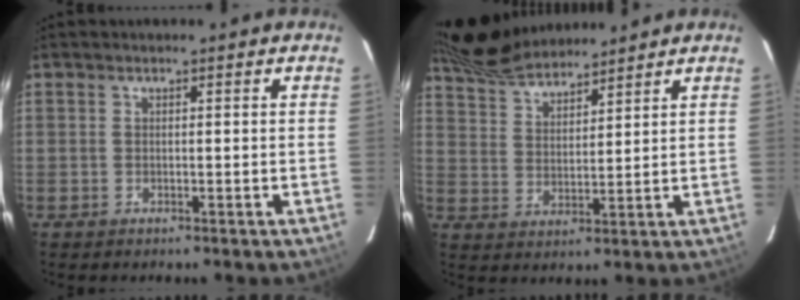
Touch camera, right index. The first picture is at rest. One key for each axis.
{"total": 11.2, "fx": 10.4, "fy": 2.3, "fz": 3.6, "tx": -0.080, "ty": 0.023, "tz": 0.191}